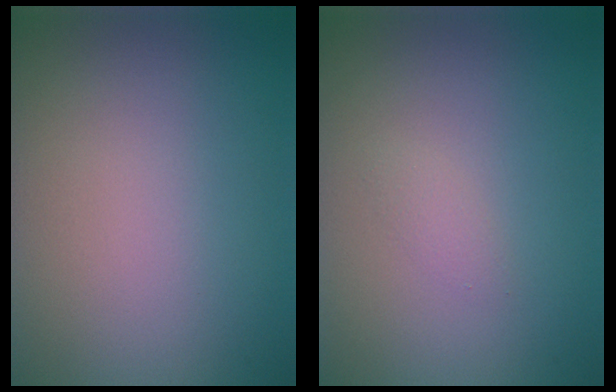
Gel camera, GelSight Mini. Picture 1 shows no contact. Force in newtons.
{"total": 0.7, "press": 0.7, "slide": 0.0}